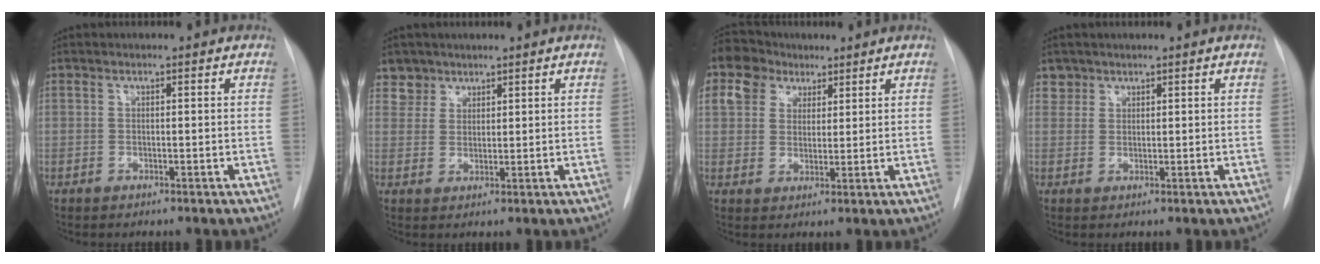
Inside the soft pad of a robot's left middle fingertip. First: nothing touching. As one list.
[{"total": 3.4, "force": [2.5, 2.1, -0.6], "torque": [0.024, 0.003, 0.045]}, {"total": 14.4, "force": [8.3, 10.8, 4.8], "torque": [-0.145, 0.058, 0.163]}, {"total": 1.8, "force": [1.4, 1.2, -0.4], "torque": [0.017, 0.008, 0.020]}]